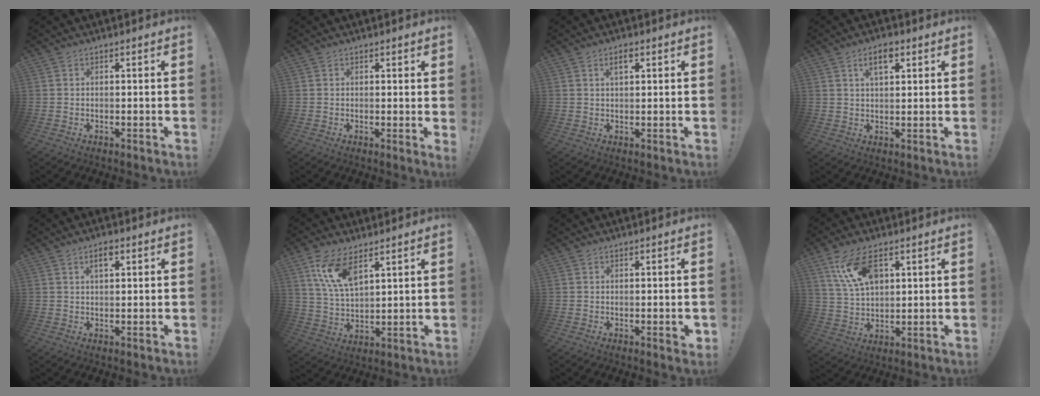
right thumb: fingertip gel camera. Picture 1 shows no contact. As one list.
[{"total": 1.2, "force": [0.9, 0.1, 0.8], "torque": [-0.004, -0.006, 0.013]}, {"total": 2.8, "force": [1.3, 1.2, 2.1], "torque": [-0.032, -0.002, 0.020]}, {"total": 5.5, "force": [2.7, 2.5, 4.0], "torque": [-0.054, -0.008, 0.043]}, {"total": 3.3, "force": [1.6, 1.5, 2.5], "torque": [-0.030, -0.003, 0.022]}, {"total": 11.3, "force": [6.9, 4.9, 7.6], "torque": [-0.160, -0.020, 0.129]}, {"total": 1.6, "force": [-0.4, 0.0, 1.6], "torque": [-0.013, -0.004, -0.008]}, {"total": 12.8, "force": [6.0, 6.9, 9.0], "torque": [-0.160, -0.012, 0.112]}]